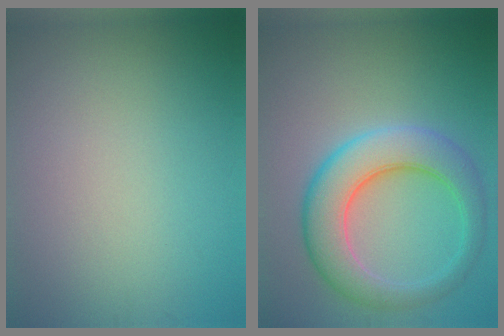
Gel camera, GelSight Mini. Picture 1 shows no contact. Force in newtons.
{"total": 7.0, "press": 7.0, "slide": 0.3}